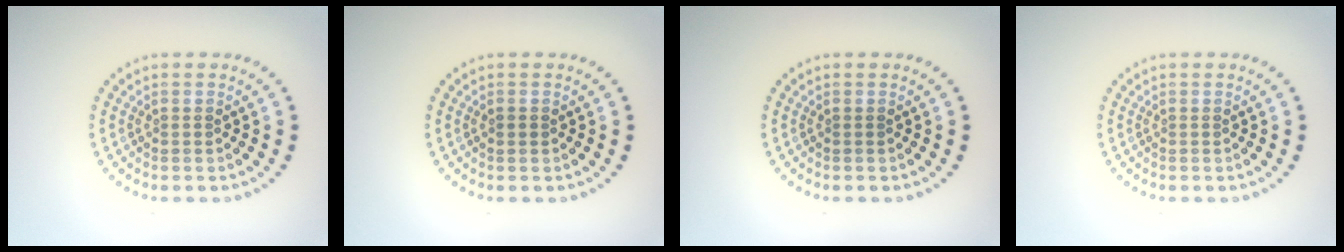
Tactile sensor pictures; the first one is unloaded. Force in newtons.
{"total": 0.6, "press": 0.6, "slide": 0.0}
{"total": 0.0}
{"total": 0.0}